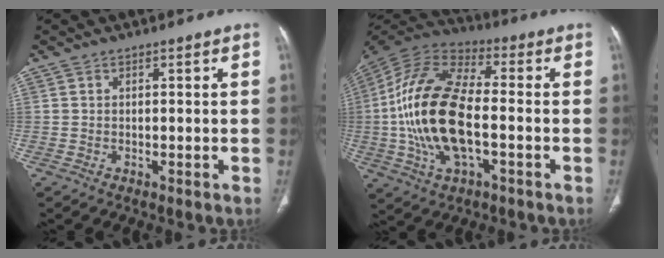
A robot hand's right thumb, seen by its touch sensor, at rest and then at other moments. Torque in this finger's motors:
{"motor_torque": [-0.18, 2.22, 2.25, -0.52, 0.65]}